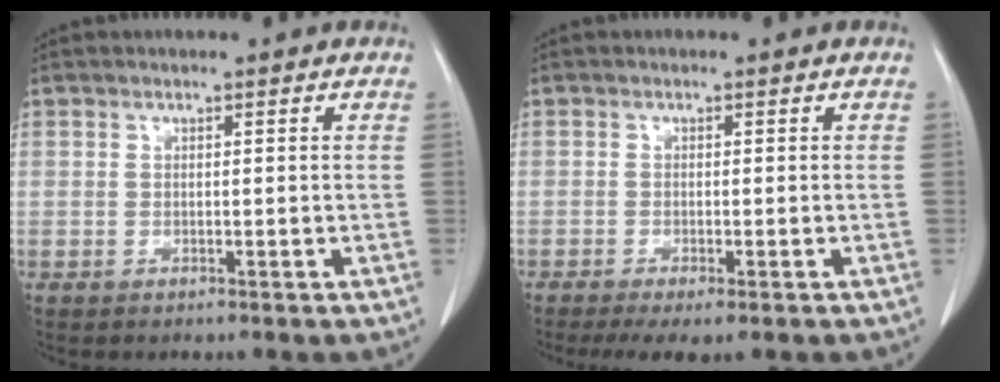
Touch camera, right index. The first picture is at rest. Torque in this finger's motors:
{"motor_torque": [0.77, -0.80, 0.35, 0.11]}